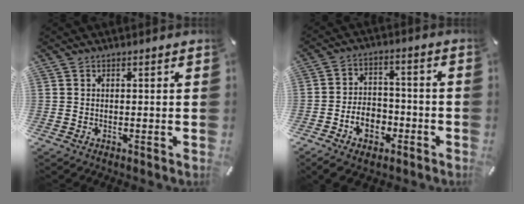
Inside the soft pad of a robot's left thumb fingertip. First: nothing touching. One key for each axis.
{"total": 9.6, "fx": -4.2, "fy": 6.9, "fz": 5.3, "tx": -0.100, "ty": 0.027, "tz": -0.075}